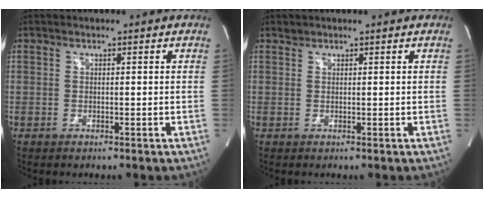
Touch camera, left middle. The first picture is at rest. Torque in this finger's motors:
{"motor_torque": [0.16, 0.06, -0.10, -0.01]}